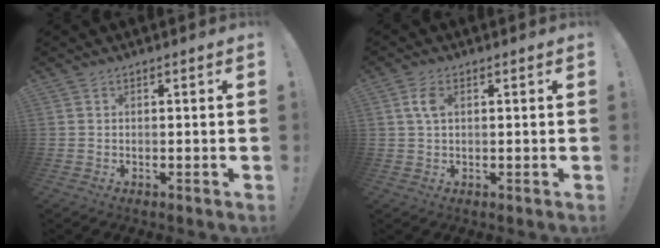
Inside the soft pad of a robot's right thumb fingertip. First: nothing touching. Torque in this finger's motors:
{"motor_torque": [0.09, 0.03, 0.37, 0.09, -0.03]}